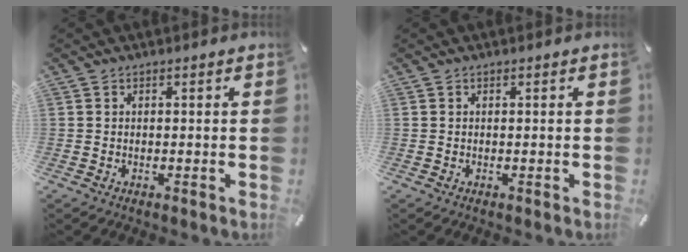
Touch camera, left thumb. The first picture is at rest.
{"total": 0.0}